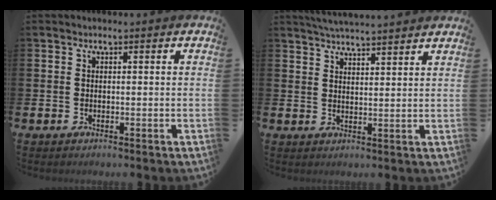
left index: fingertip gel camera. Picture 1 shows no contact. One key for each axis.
{"total": 4.3, "fx": 4.2, "fy": -0.4, "fz": 0.3, "tx": -0.012, "ty": -0.021, "tz": 0.075}